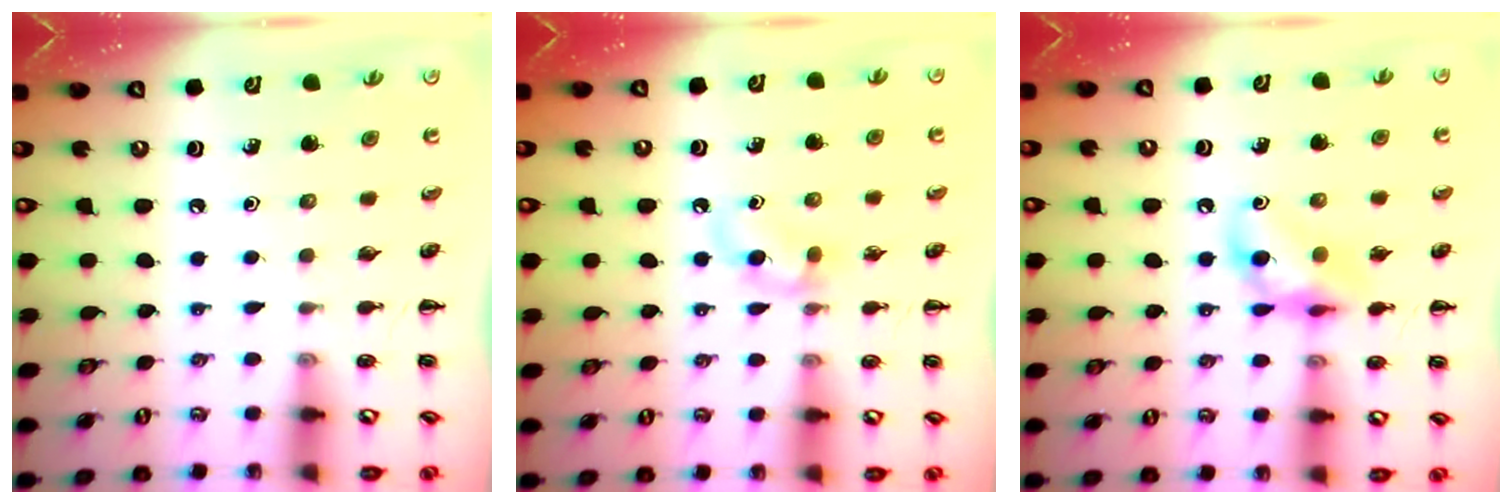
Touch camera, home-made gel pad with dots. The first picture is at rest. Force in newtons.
{"total": 5.4, "press": 5.1, "slide": 1.7}
{"total": 11.5, "press": 11.4, "slide": 1.8}